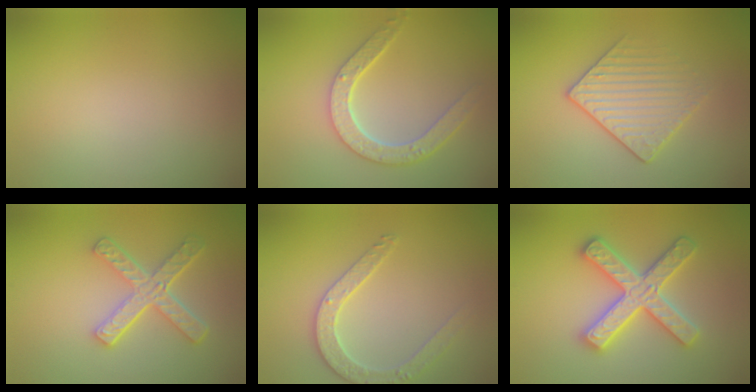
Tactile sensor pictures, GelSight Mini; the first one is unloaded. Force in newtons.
{"total": 4.3, "press": 3.4, "slide": 2.6}
{"total": 3.1, "press": 2.9, "slide": 1.2}
{"total": 4.5, "press": 3.3, "slide": 3.1}
{"total": 2.7, "press": 2.7, "slide": 0.3}
{"total": 5.0, "press": 4.9, "slide": 0.8}